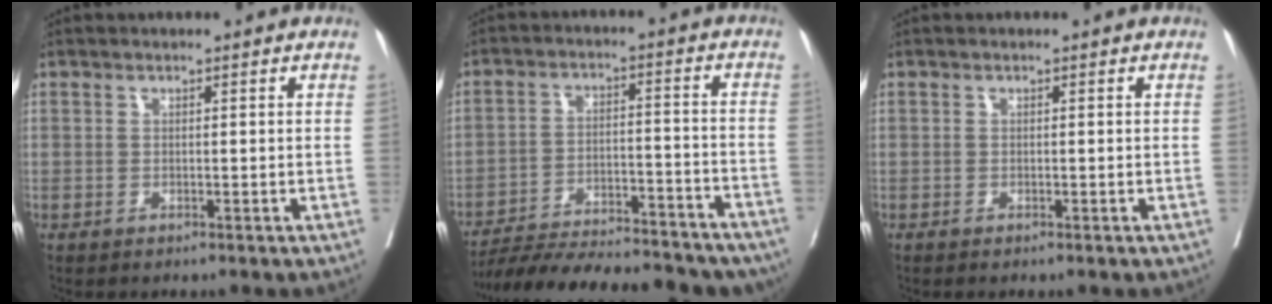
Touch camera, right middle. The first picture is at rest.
{"total": 23.3, "force": [-20.8, 4.6, 9.4], "torque": [-0.131, -0.014, -0.294]}
{"total": 0.6, "force": [-0.5, 0.1, 0.3], "torque": [-0.008, -0.003, -0.007]}